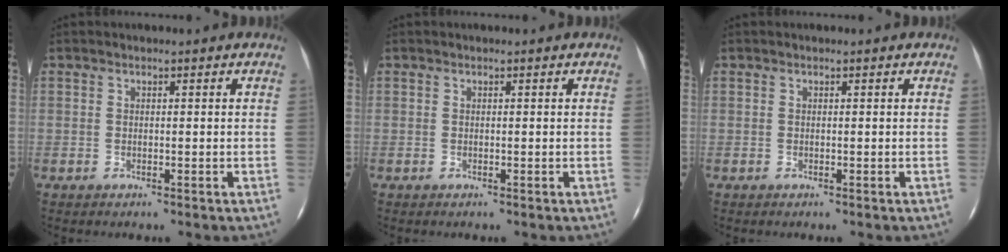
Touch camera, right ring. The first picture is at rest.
{"total": 0.0}
{"total": 0.0}